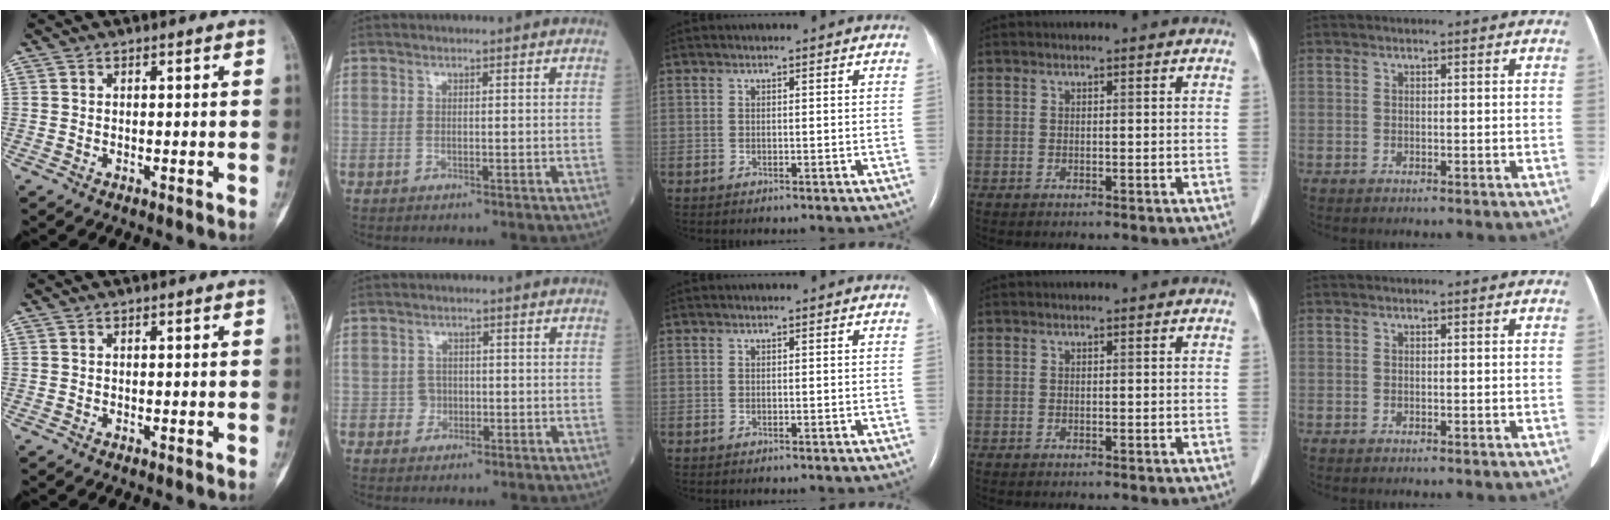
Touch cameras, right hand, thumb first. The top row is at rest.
{"index": {"total": 1.9, "force": [-0.5, 1.8, 0.4], "torque": [-0.001, 0.007, -0.008]}}